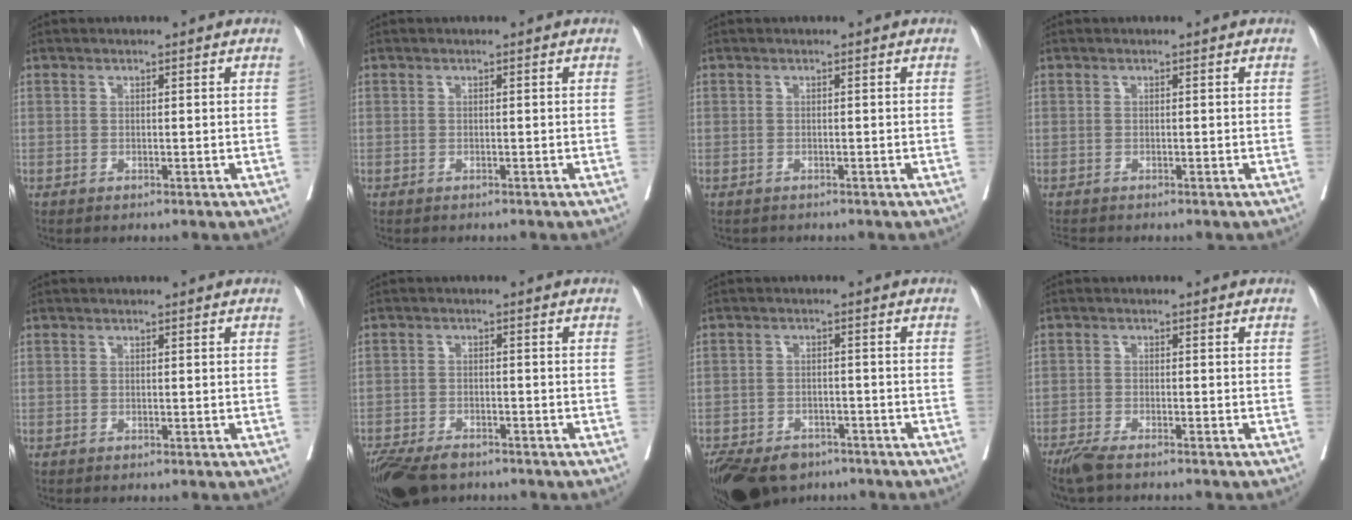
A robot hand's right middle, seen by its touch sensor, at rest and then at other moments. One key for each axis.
{"total": 0.9, "fx": -0.8, "fy": 0.1, "fz": 0.3, "tx": -0.014, "ty": -0.004, "tz": -0.013}
{"total": 1.5, "fx": -1.3, "fy": 0.5, "fz": 0.2, "tx": -0.019, "ty": -0.005, "tz": -0.020}
{"total": 1.2, "fx": -1.1, "fy": 0.0, "fz": 0.1, "tx": -0.014, "ty": -0.008, "tz": -0.021}
{"total": 0.0}
{"total": 9.6, "fx": -7.3, "fy": 4.1, "fz": 4.8, "tx": -0.093, "ty": -0.014, "tz": -0.120}
{"total": 13.3, "fx": -9.2, "fy": 7.8, "fz": 5.7, "tx": -0.143, "ty": -0.020, "tz": -0.130}
{"total": 5.2, "fx": -4.4, "fy": 0.5, "fz": 2.8, "tx": -0.046, "ty": -0.012, "tz": -0.078}